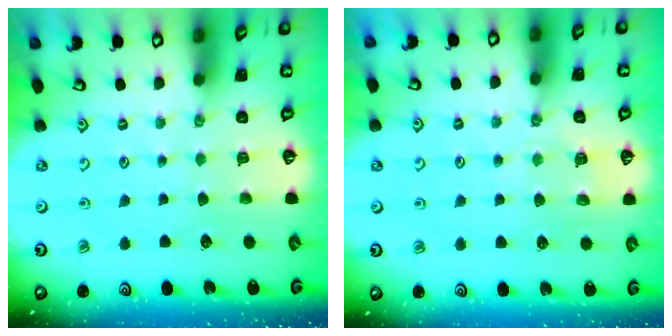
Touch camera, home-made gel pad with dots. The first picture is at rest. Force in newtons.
{"total": 5.8, "press": 5.8, "slide": 0.1}